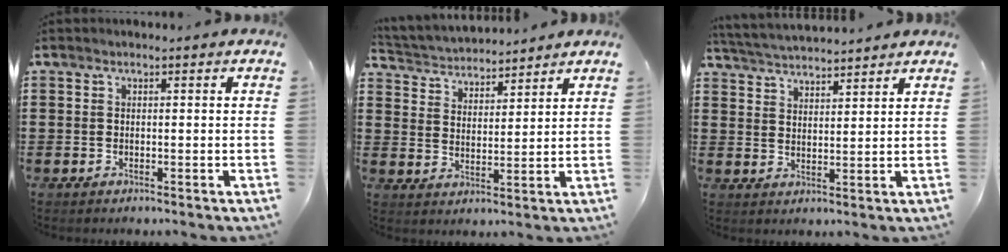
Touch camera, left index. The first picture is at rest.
{"total": 3.5, "force": [3.5, 0.6, -0.2], "torque": [-0.014, -0.019, 0.058]}
{"total": 3.6, "force": [3.6, -0.2, 0.1], "torque": [-0.016, -0.016, 0.063]}